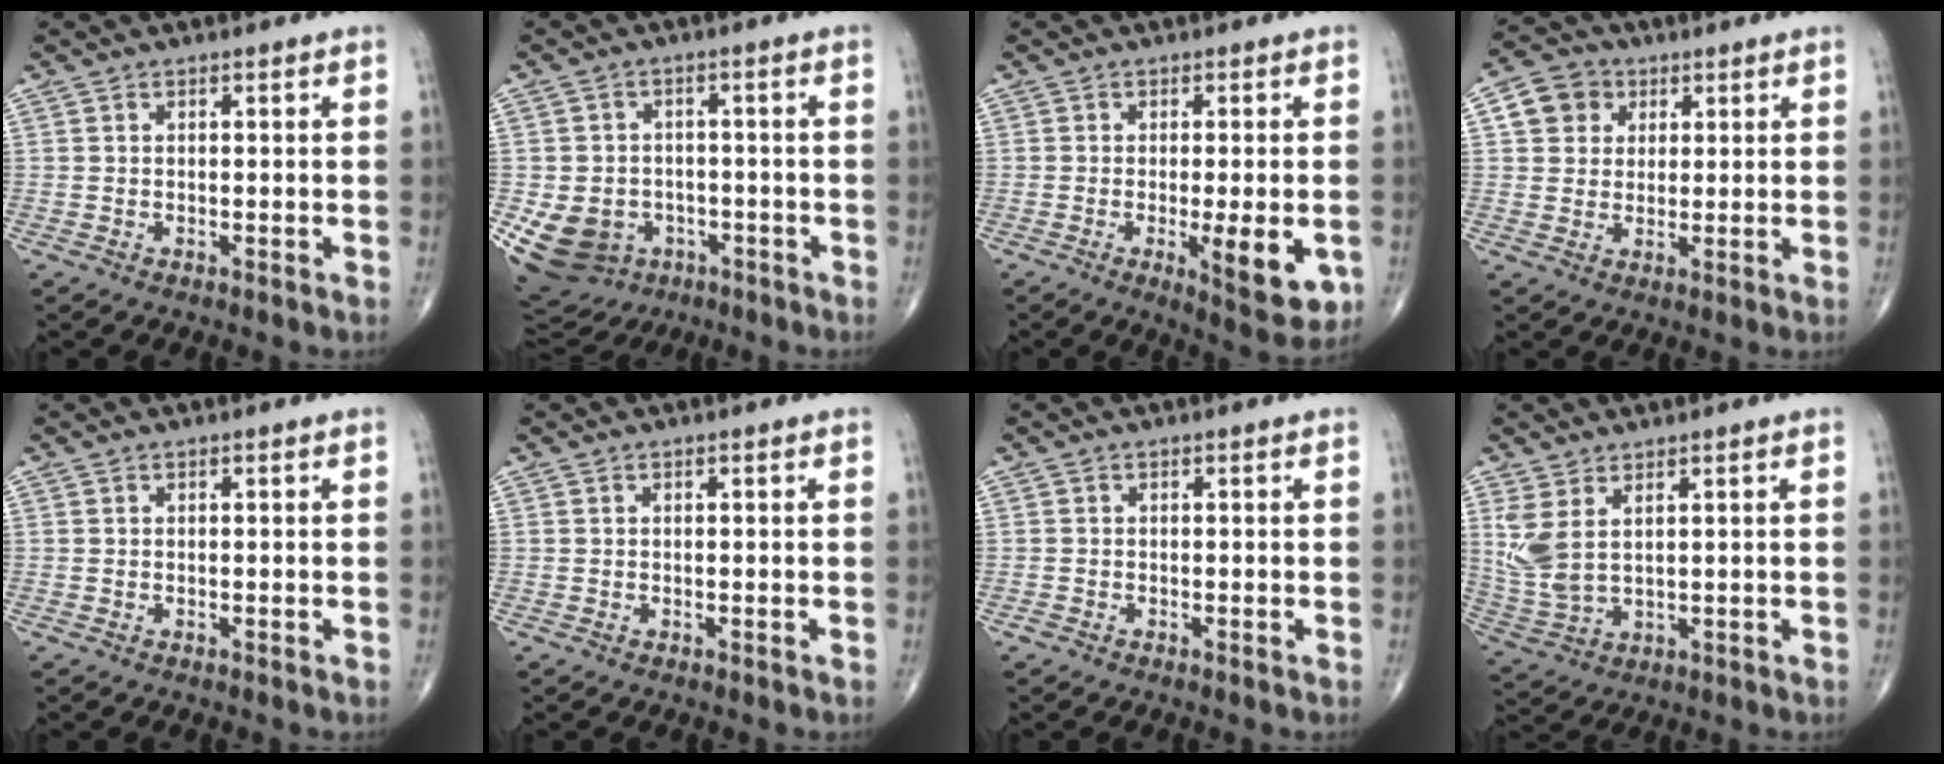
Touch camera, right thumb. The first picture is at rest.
{"total": 13.6, "force": [-4.4, 11.5, 5.7], "torque": [-0.119, 0.019, -0.055]}
{"total": 9.6, "force": [-2.4, 2.8, 8.8], "torque": [-0.113, -0.018, -0.029]}
{"total": 6.9, "force": [2.2, 6.1, 2.4], "torque": [-0.018, 0.000, 0.032]}
{"total": 0.0}
{"total": 0.0}
{"total": 0.6, "force": [-0.4, 0.4, 0.2], "torque": [-0.006, -0.002, -0.012]}
{"total": 7.1, "force": [2.6, 3.3, 5.8], "torque": [-0.133, -0.011, 0.067]}